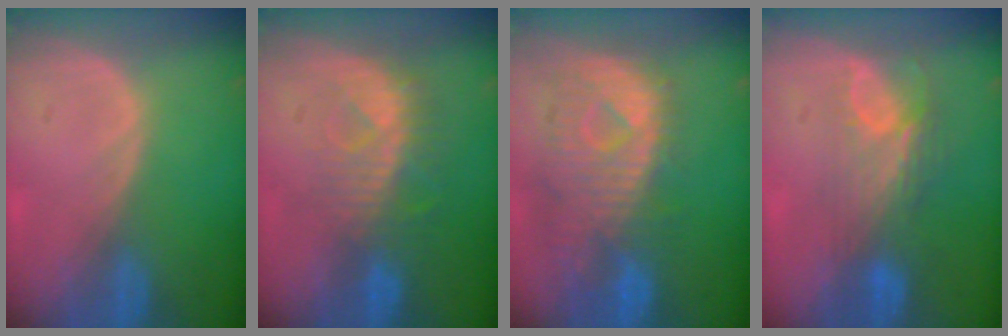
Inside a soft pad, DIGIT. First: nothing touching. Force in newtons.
{"total": 8.1, "press": 7.4, "slide": 3.3}
{"total": 11.1, "press": 9.8, "slide": 5.2}
{"total": 7.4, "press": 6.4, "slide": 3.7}